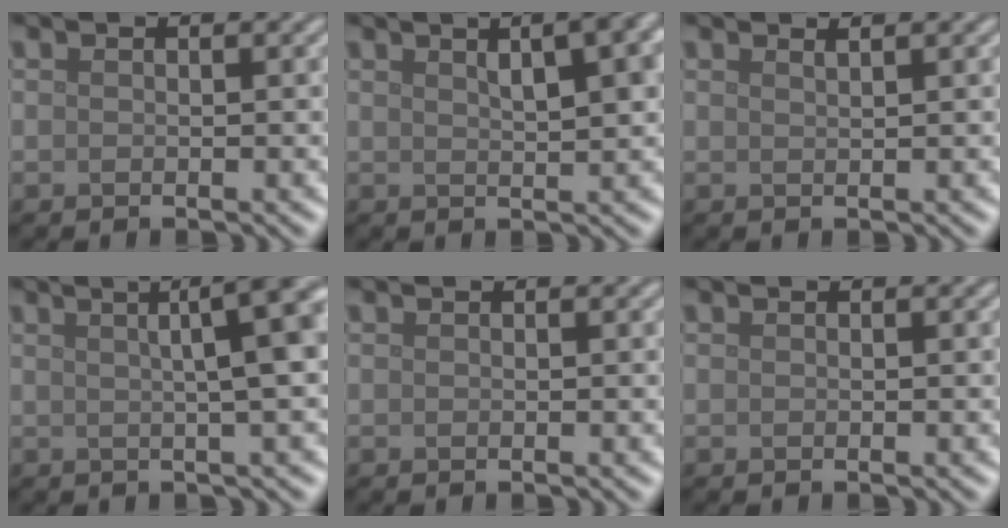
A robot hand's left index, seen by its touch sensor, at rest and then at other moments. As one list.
[{"total": 7.5, "force": [3.0, 3.0, 6.2], "torque": [-0.060, 0.034, 0.029]}, {"total": 1.0, "force": [0.8, 0.3, 0.5], "torque": [0.002, -0.001, 0.009]}, {"total": 9.9, "force": [2.2, 3.5, 9.0], "torque": [-0.045, 0.055, 0.000]}, {"total": 0.0}, {"total": 0.0}]